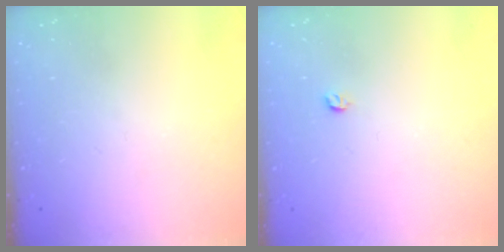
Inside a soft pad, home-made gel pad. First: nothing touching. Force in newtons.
{"total": 3.2, "press": 3.2, "slide": 0.4}